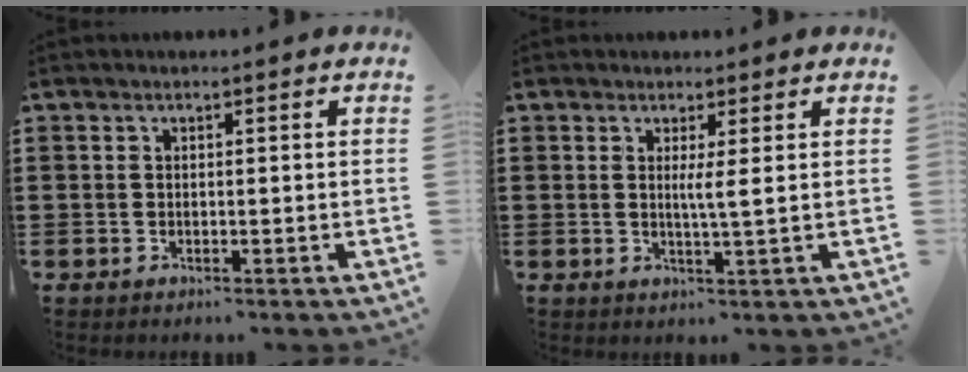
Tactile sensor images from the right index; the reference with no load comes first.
{"total": 2.4, "force": [0.7, -0.6, 2.3], "torque": [-0.045, -0.009, 0.010]}